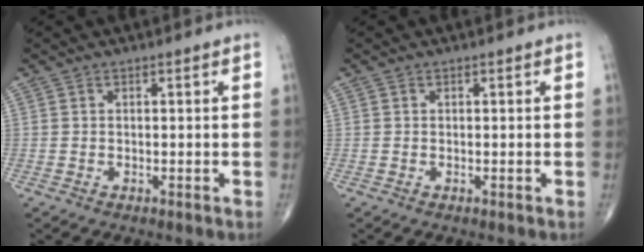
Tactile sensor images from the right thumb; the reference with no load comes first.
{"total": 0.0}